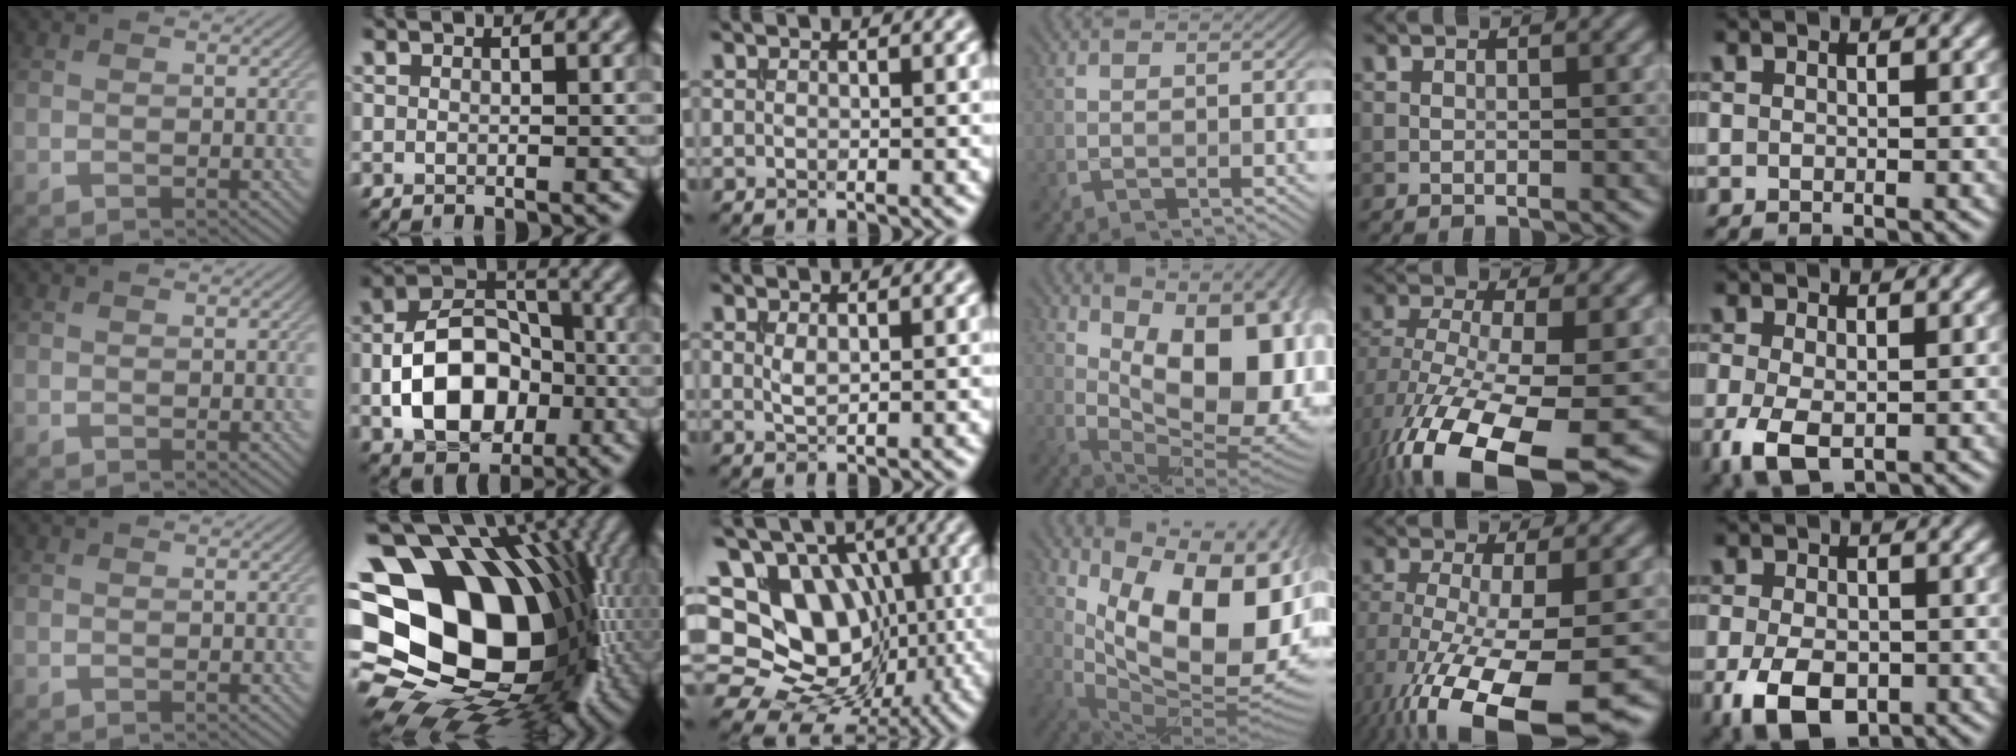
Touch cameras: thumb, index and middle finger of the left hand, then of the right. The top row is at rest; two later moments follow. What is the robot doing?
{"motion": "insert", "object": "drawer"}